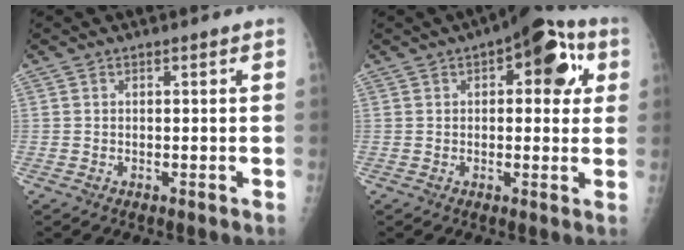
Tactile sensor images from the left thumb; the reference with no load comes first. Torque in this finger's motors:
{"motor_torque": [1.26, 1.13, 1.00, -0.17, 0.07]}